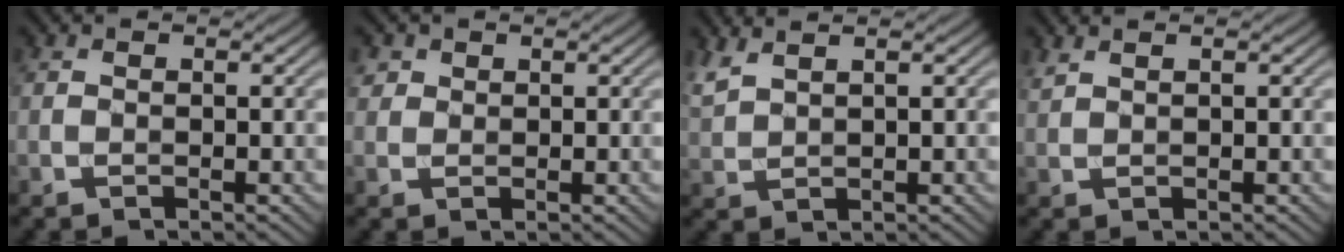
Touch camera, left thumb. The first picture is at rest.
{"total": 1.7, "force": [0.9, 1.4, 0.3], "torque": [-0.009, -0.002, 0.017]}
{"total": 3.0, "force": [2.4, 0.6, 1.6], "torque": [-0.046, 0.011, 0.057]}
{"total": 1.2, "force": [1.1, 0.1, 0.6], "torque": [-0.020, 0.005, 0.026]}